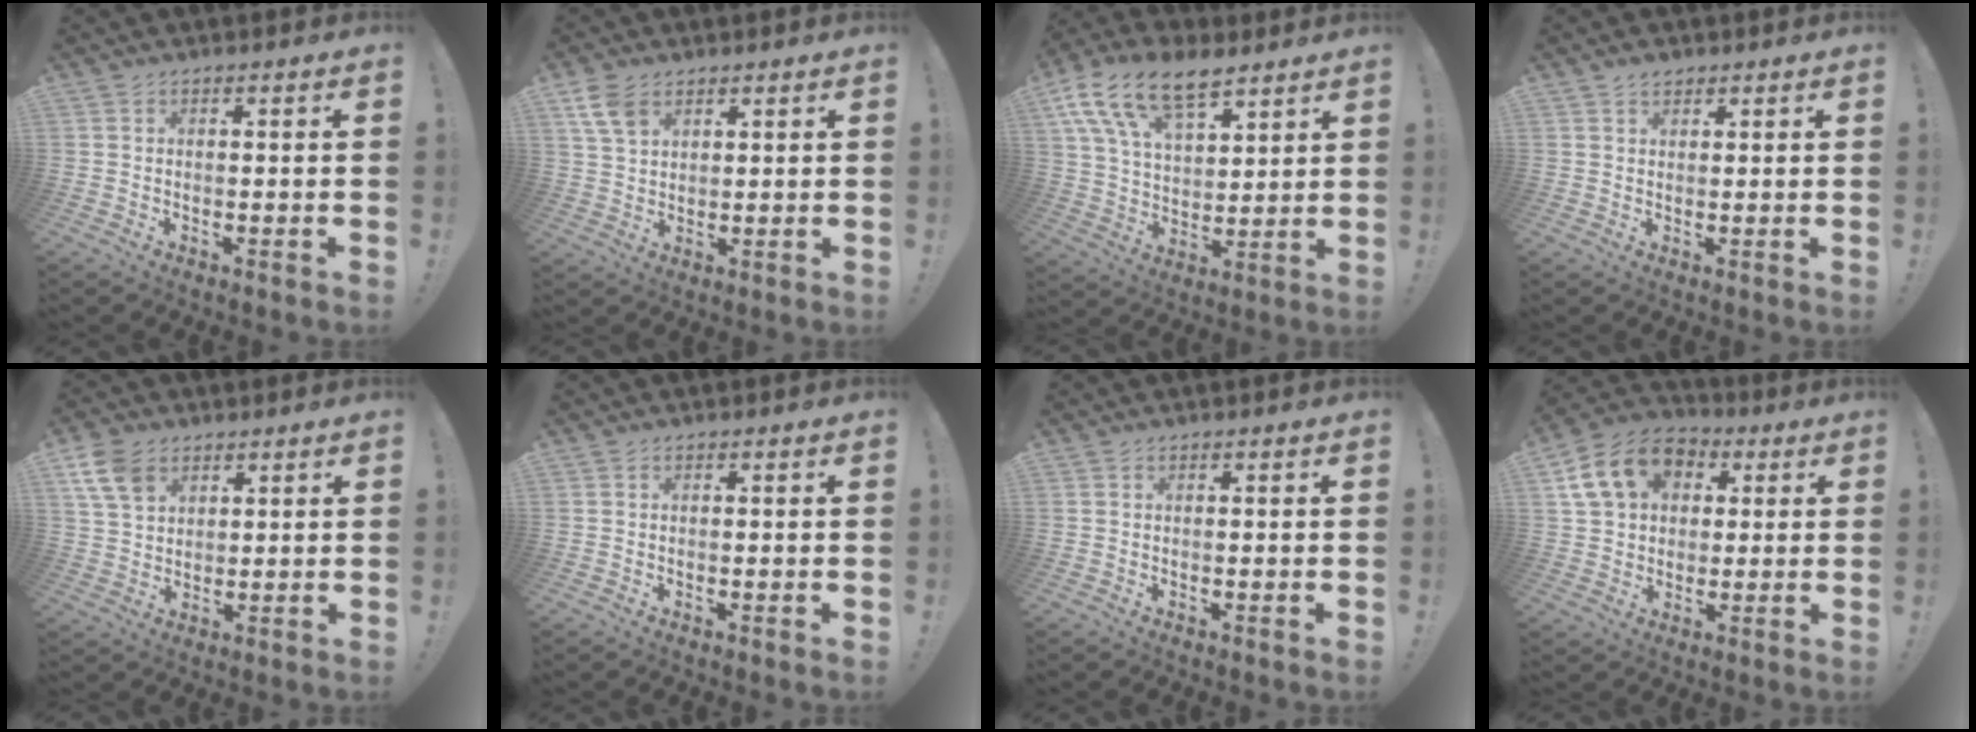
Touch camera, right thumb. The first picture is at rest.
{"total": 7.3, "force": [4.1, 4.6, 3.9], "torque": [-0.069, -0.010, 0.083]}
{"total": 17.6, "force": [10.9, 9.0, 10.4], "torque": [-0.191, -0.062, 0.199]}
{"total": 1.9, "force": [1.4, 1.0, 0.6], "torque": [-0.010, -0.005, 0.027]}
{"total": 9.8, "force": [5.2, 6.7, 5.0], "torque": [-0.093, -0.015, 0.103]}
{"total": 0.0}
{"total": 0.0}
{"total": 15.5, "force": [5.5, 11.9, 8.3], "torque": [-0.124, -0.002, 0.110]}